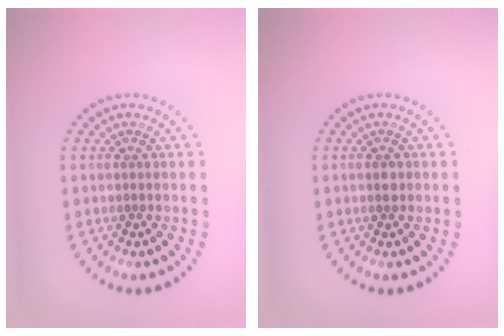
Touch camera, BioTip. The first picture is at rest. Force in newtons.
{"total": 1.2, "press": 1.2, "slide": 0.0}